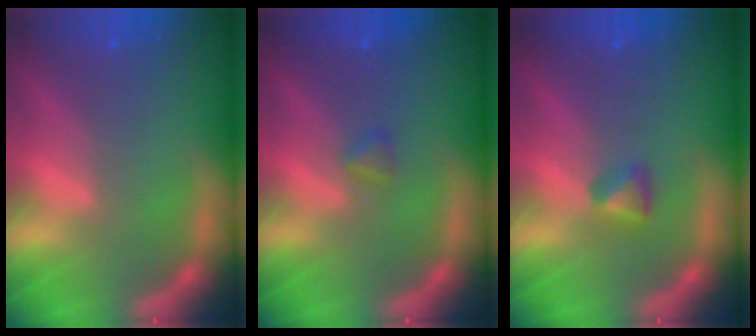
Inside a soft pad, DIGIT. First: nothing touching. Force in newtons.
{"total": 0.9}
{"total": 1.4}